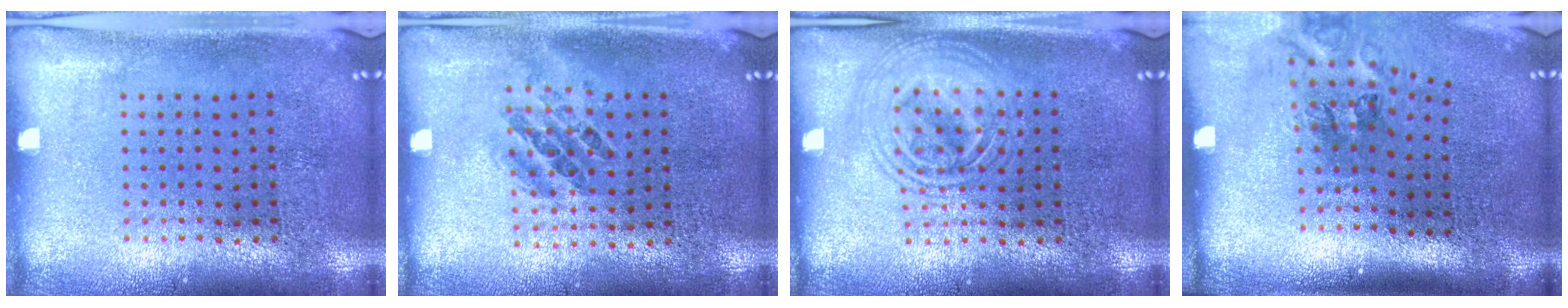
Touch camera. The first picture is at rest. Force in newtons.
{"total": 0.8, "press": 0.7, "slide": 0.4}
{"total": 1.7, "press": 1.7, "slide": 0.3}
{"total": 1.7, "press": 1.2, "slide": 1.3}